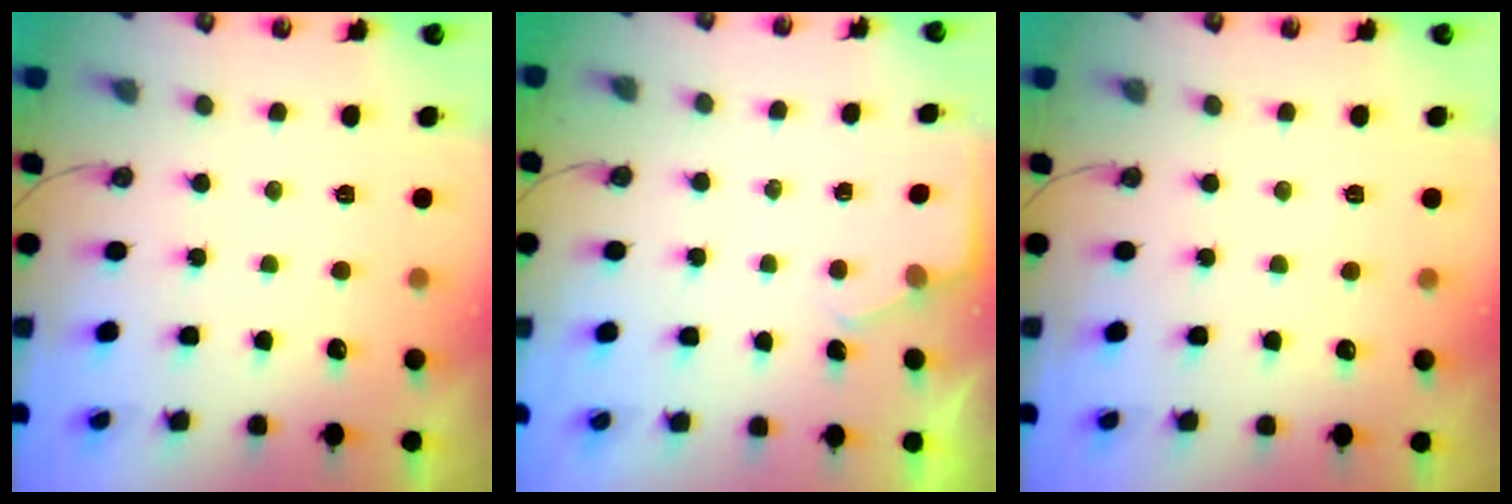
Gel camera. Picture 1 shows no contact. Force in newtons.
{"total": 2.6, "press": 2.6, "slide": 0.4}
{"total": 4.4, "press": 4.4, "slide": 0.5}